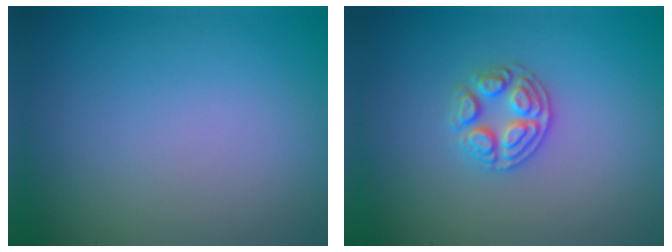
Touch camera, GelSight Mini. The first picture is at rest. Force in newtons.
{"total": 2.9, "press": 2.7, "slide": 1.0}